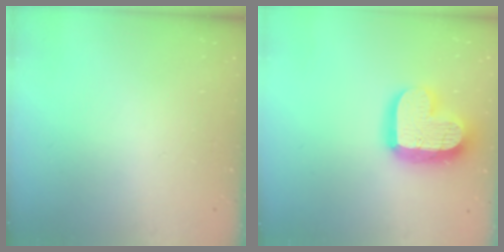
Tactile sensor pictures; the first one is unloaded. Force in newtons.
{"total": 18.6, "press": 18.6, "slide": 1.4}